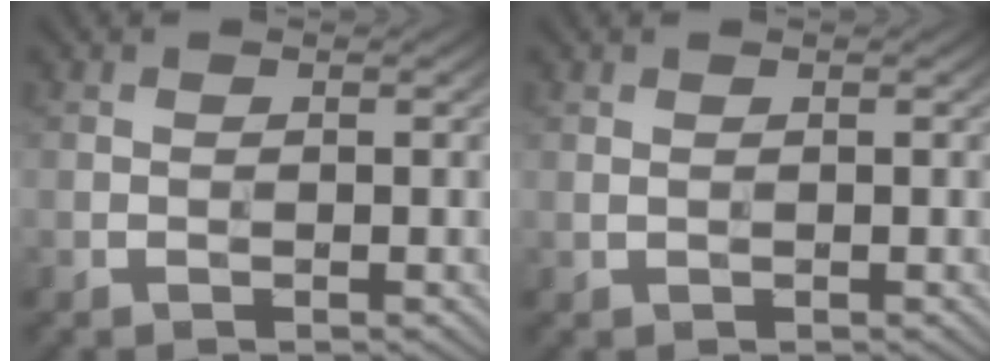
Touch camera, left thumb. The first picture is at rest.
{"total": 0.0}